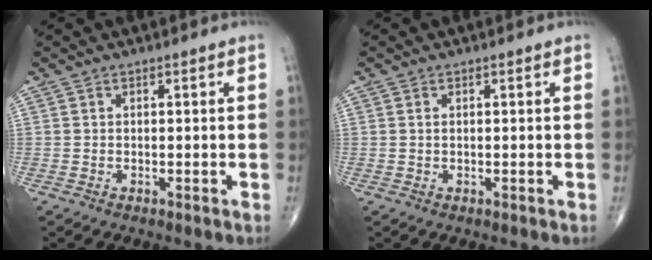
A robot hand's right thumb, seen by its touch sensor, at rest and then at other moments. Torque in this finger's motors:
{"motor_torque": [-0.35, -0.14, -0.03, 0.26, -0.01]}